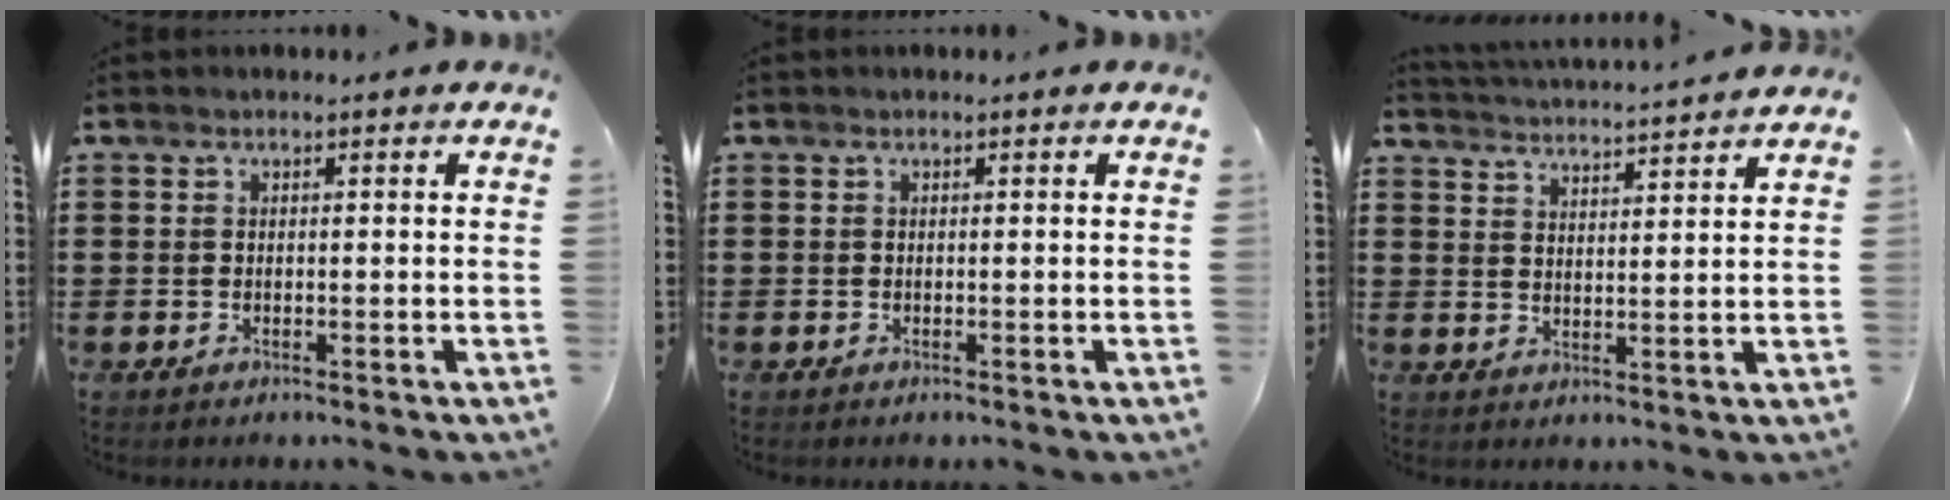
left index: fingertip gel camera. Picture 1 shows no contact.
{"total": 0.0}
{"total": 3.3, "force": [3.2, -0.8, 0.0], "torque": [-0.014, -0.025, 0.054]}